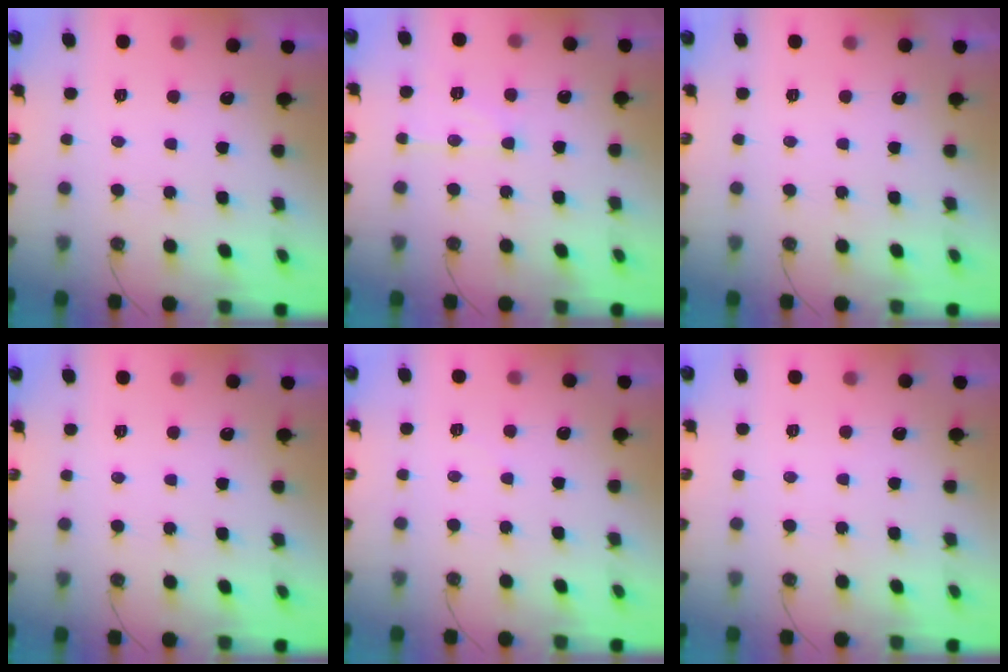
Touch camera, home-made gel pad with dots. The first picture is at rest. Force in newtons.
{"total": 9.3, "press": 9.3, "slide": 0.8}
{"total": 0.0}
{"total": 0.0}
{"total": 2.4, "press": 2.4, "slide": 0.4}
{"total": 1.7, "press": 1.7, "slide": 0.3}